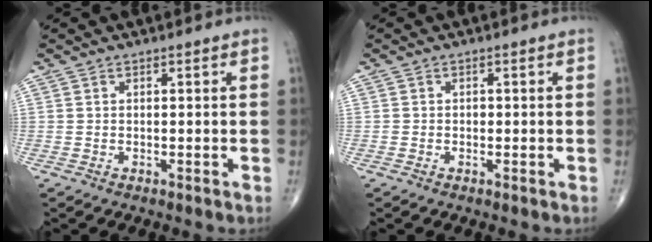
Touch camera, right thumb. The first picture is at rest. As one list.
[{"total": 0.7, "force": [-0.1, 0.6, 0.3], "torque": [-0.001, 0.002, -0.003]}]